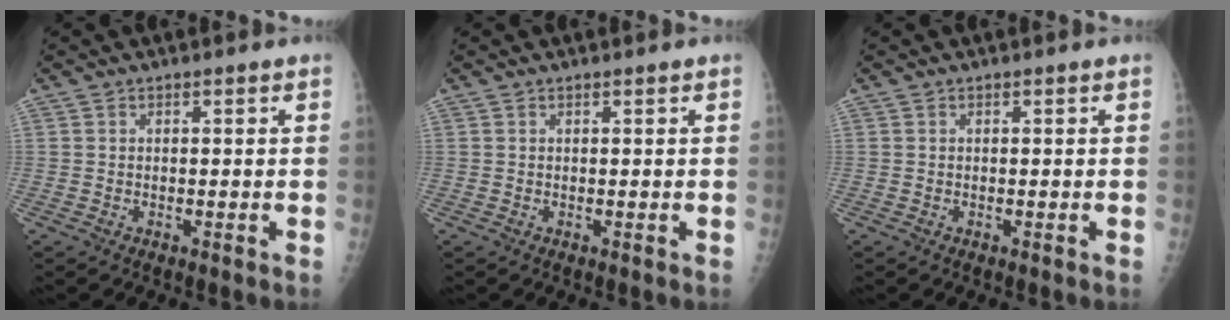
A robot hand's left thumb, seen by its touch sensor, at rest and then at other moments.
{"total": 0.0}
{"total": 0.0}